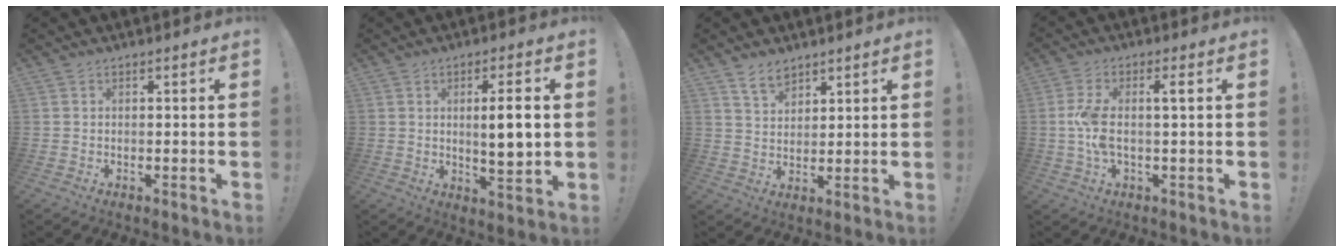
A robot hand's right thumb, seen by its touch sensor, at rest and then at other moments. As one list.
[{"total": 7.9, "force": [1.2, 1.1, 7.7], "torque": [-0.113, -0.009, 0.013]}, {"total": 5.8, "force": [4.6, 3.0, 2.1], "torque": [-0.034, -0.024, 0.086]}, {"total": 7.7, "force": [0.2, 1.7, 7.5], "torque": [-0.161, -0.001, -0.002]}]